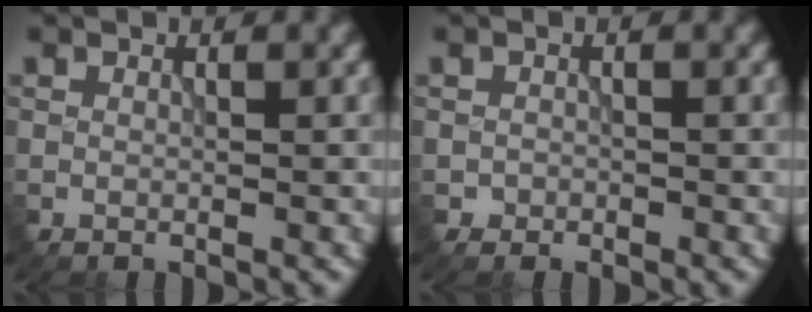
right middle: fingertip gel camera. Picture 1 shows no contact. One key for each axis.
{"total": 0.8, "fx": -0.5, "fy": 0.6, "fz": -0.2, "tx": 0.008, "ty": 0.000, "tz": -0.009}